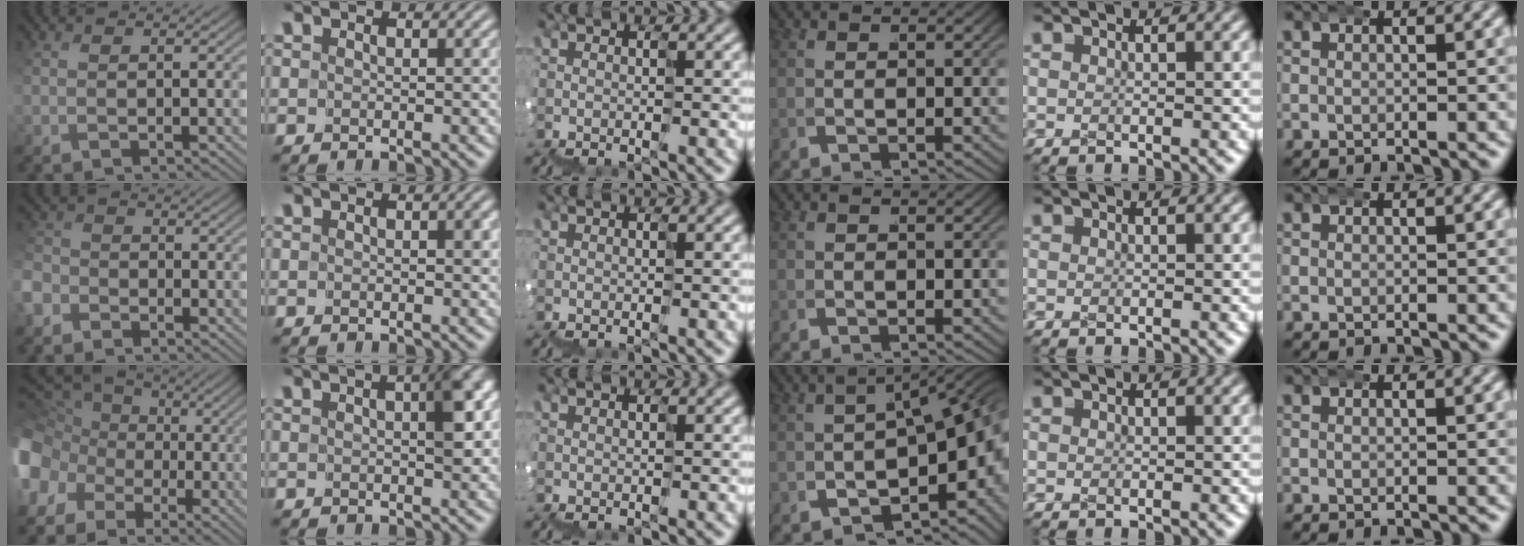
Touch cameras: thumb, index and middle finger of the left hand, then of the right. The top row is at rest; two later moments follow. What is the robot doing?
{"motion": "wrap", "object": "ethernet cable"}